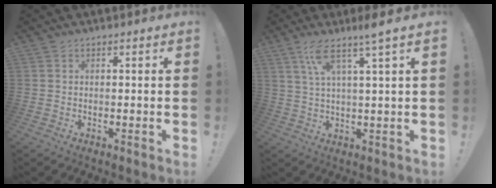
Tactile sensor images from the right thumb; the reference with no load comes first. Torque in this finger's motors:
{"motor_torque": [0.00, 0.04, 0.08, 0.08, 0.06]}